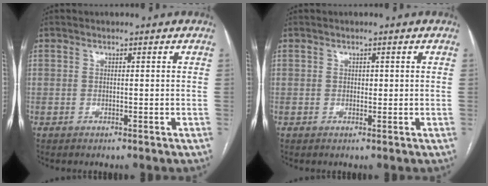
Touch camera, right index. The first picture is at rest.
{"total": 0.8, "force": [0.1, 0.6, 0.5], "torque": [-0.004, 0.001, 0.001]}